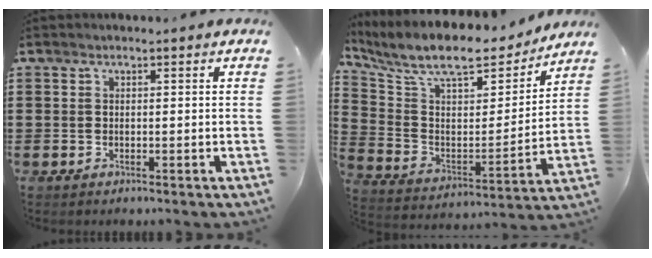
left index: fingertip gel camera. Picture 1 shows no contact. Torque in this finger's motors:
{"motor_torque": [2.14, 0.00, 0.74, 0.21]}